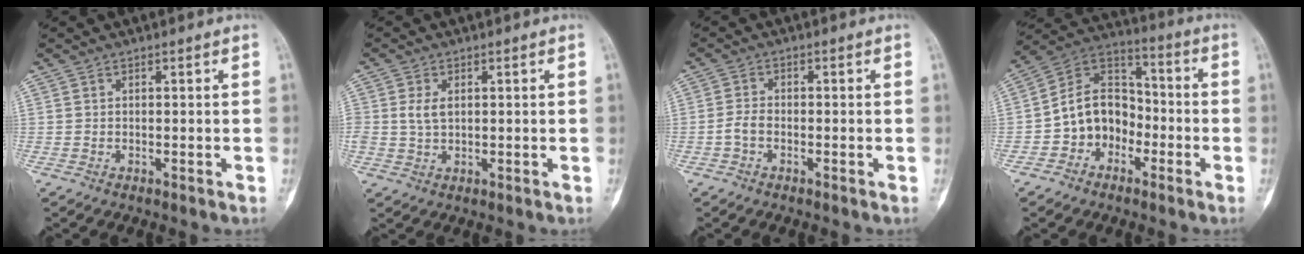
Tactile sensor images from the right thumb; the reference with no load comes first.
{"total": 3.1, "force": [0.5, 1.9, 2.4], "torque": [-0.047, 0.001, 0.014]}
{"total": 2.3, "force": [-1.0, 1.3, 1.6], "torque": [-0.036, 0.009, -0.023]}
{"total": 12.0, "force": [-3.7, 9.4, 6.4], "torque": [-0.076, 0.059, -0.078]}